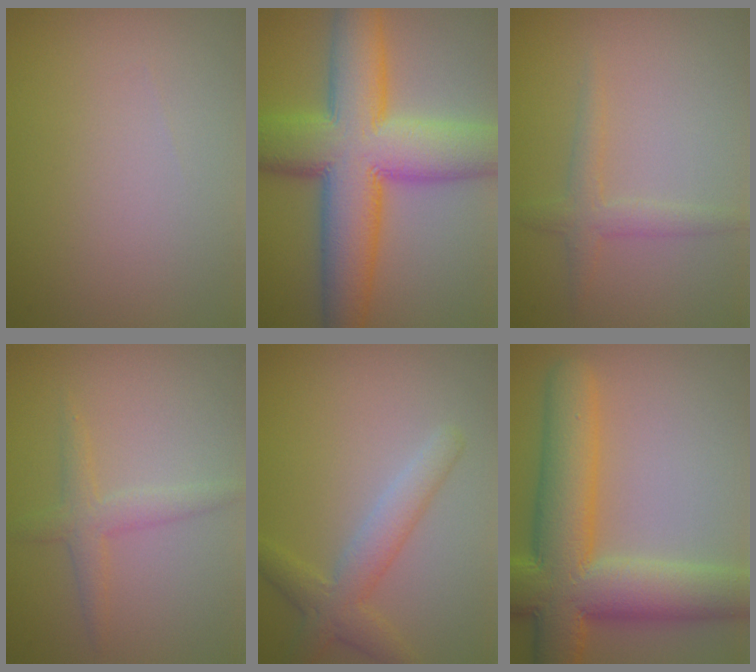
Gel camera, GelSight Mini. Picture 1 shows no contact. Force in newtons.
{"total": 12.9, "press": 12.9, "slide": 0.3}
{"total": 1.9, "press": 1.9, "slide": 0.1}
{"total": 2.2, "press": 2.2, "slide": 0.1}
{"total": 3.5, "press": 3.5, "slide": 0.1}
{"total": 11.1, "press": 11.1, "slide": 0.4}